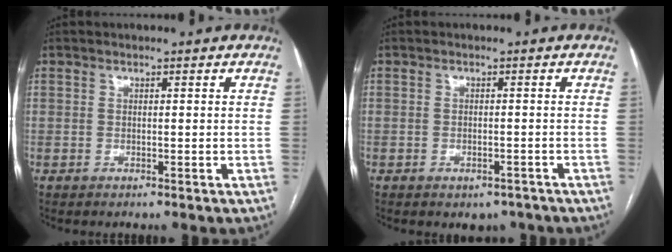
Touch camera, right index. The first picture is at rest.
{"total": 2.9, "force": [-2.1, 1.7, 0.8], "torque": [-0.001, 0.004, -0.021]}